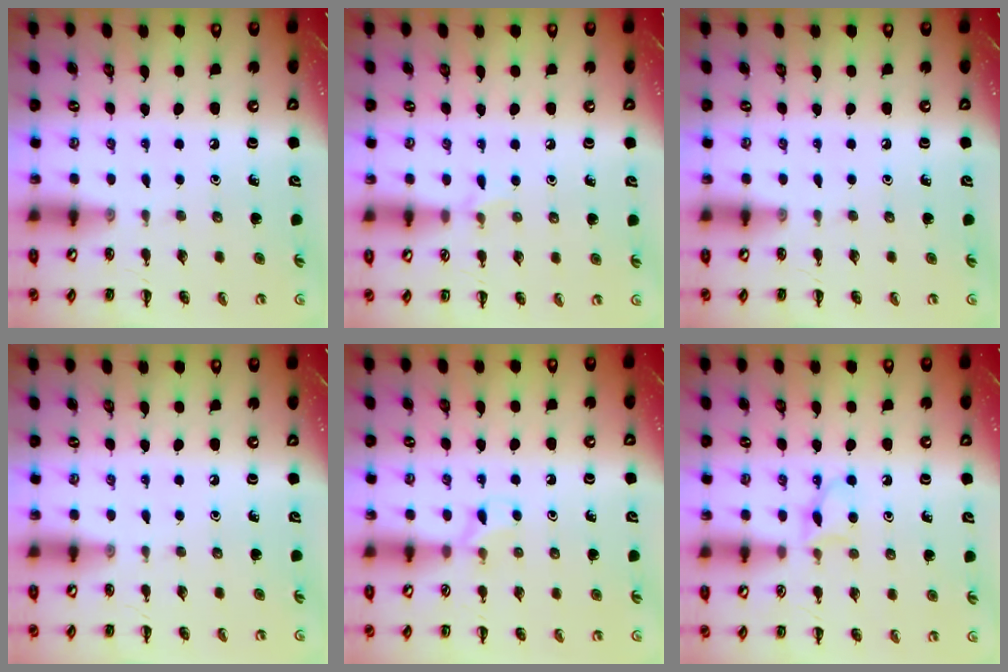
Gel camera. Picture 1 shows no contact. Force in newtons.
{"total": 4.2, "press": 3.9, "slide": 1.6}
{"total": 0.0}
{"total": 0.0}
{"total": 6.1, "press": 5.8, "slide": 2.0}
{"total": 3.6, "press": 3.4, "slide": 1.3}